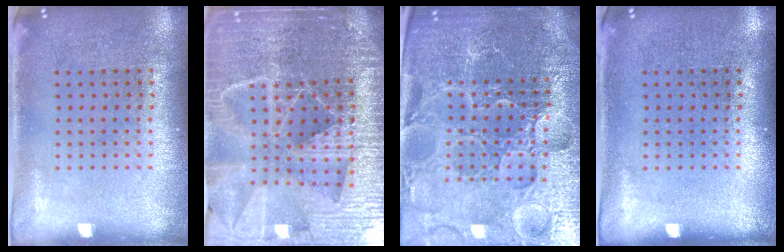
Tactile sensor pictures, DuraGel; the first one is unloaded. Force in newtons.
{"total": 6.4, "press": 5.5, "slide": 3.2}
{"total": 6.0, "press": 5.4, "slide": 2.7}
{"total": 0.0}